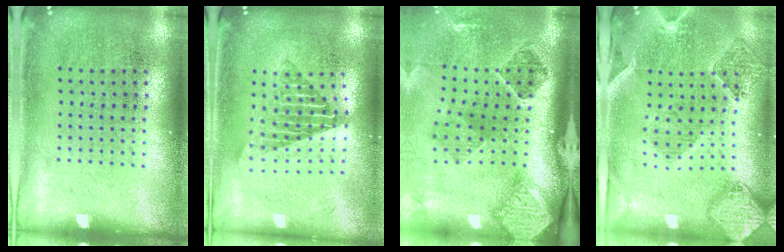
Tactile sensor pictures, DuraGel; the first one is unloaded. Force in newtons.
{"total": 1.7, "press": 1.4, "slide": 1.0}
{"total": 2.9, "press": 1.8, "slide": 2.2}
{"total": 1.6, "press": 1.6, "slide": 0.3}